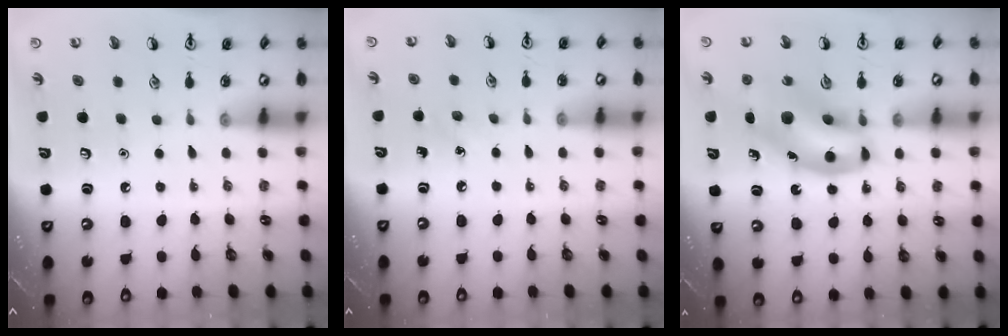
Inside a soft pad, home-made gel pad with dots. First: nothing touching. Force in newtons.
{"total": 3.5, "press": 3.3, "slide": 1.2}
{"total": 14.5, "press": 14.0, "slide": 3.6}